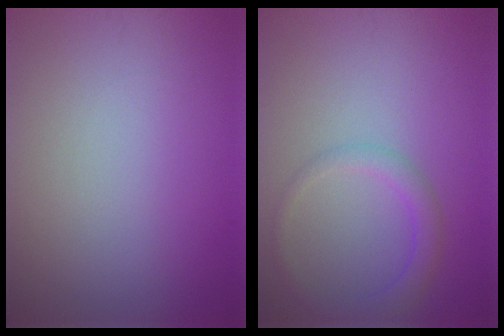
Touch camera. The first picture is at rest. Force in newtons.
{"total": 2.3, "press": 2.3, "slide": 0.1}